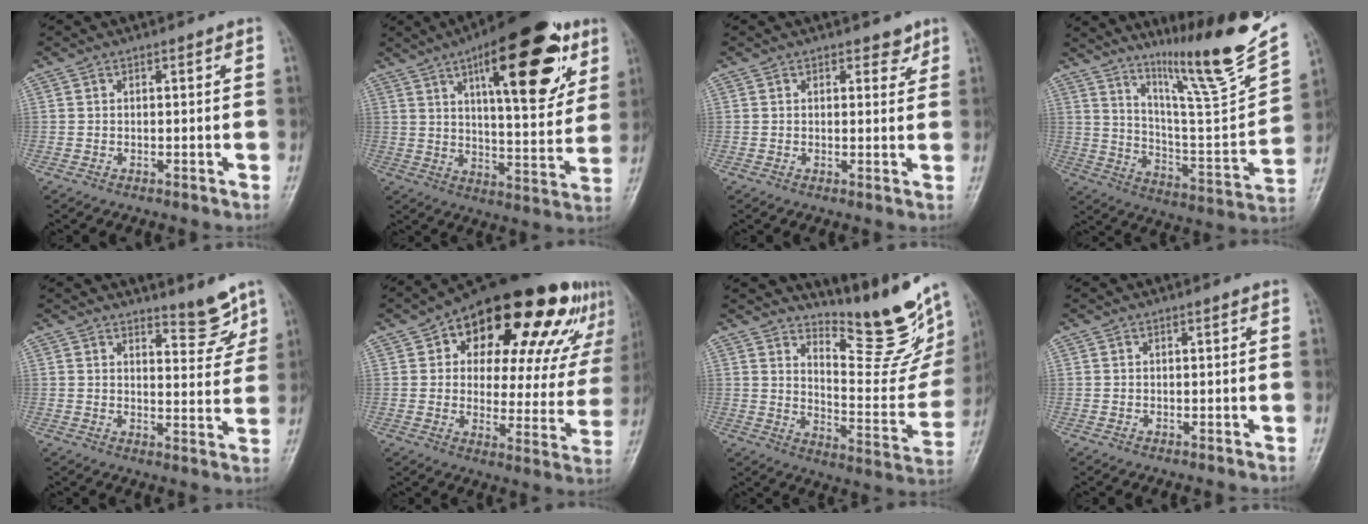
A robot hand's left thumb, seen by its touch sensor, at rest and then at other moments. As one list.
[{"total": 24.1, "force": [11.0, 8.7, 19.7], "torque": [-0.248, -0.025, 0.160]}, {"total": 2.3, "force": [1.6, 1.4, 0.9], "torque": [0.006, -0.009, 0.018]}, {"total": 21.6, "force": [15.5, 1.2, 14.9], "torque": [-0.197, -0.091, 0.259]}, {"total": 5.5, "force": [4.7, 1.5, 2.5], "torque": [-0.017, -0.045, 0.072]}, {"total": 27.6, "force": [13.9, 13.5, 19.7], "torque": [-0.223, 0.007, 0.197]}, {"total": 16.1, "force": [13.4, 3.8, 8.1], "torque": [-0.076, -0.118, 0.198]}, {"total": 0.0}]